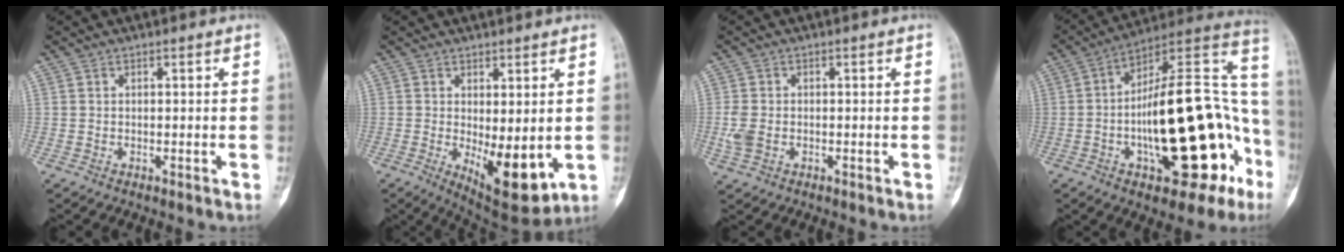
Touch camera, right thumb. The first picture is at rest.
{"total": 10.6, "force": [-1.4, 4.4, 9.5], "torque": [-0.126, -0.024, -0.004]}
{"total": 3.7, "force": [-0.7, 2.6, 2.6], "torque": [-0.067, 0.004, -0.012]}
{"total": 31.1, "force": [-7.3, 12.7, 27.5], "torque": [-0.329, 0.054, -0.095]}